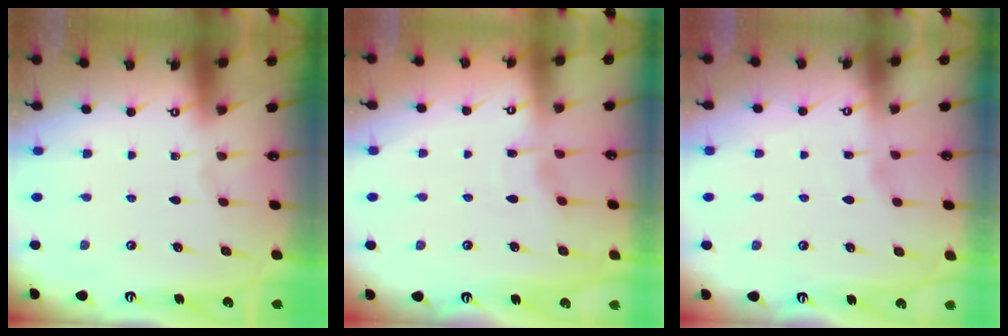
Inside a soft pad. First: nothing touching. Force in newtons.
{"total": 2.9, "press": 2.9, "slide": 0.4}
{"total": 2.7, "press": 2.7, "slide": 0.3}